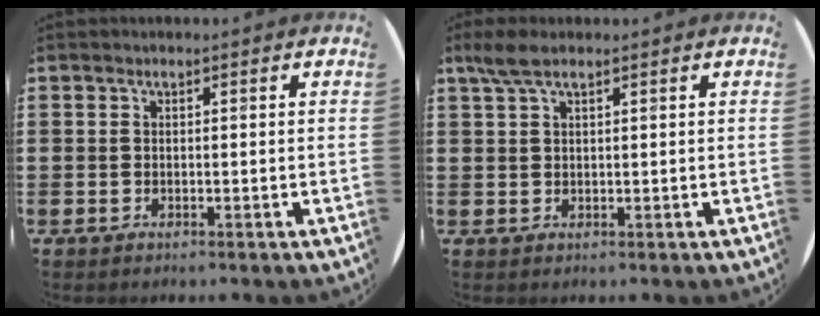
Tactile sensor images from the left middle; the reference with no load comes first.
{"total": 2.7, "force": [1.9, 0.7, 1.8], "torque": [-0.039, 0.004, 0.034]}